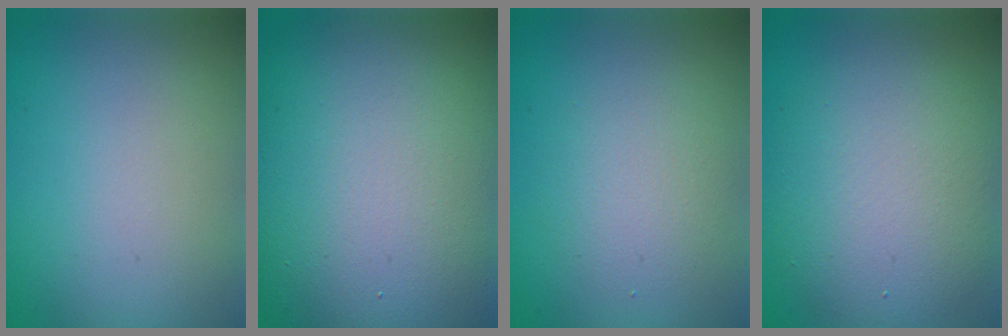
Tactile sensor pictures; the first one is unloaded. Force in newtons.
{"total": 17.0, "press": 17.0, "slide": 1.0}
{"total": 2.6, "press": 2.6, "slide": 0.2}
{"total": 7.0, "press": 7.0, "slide": 0.2}